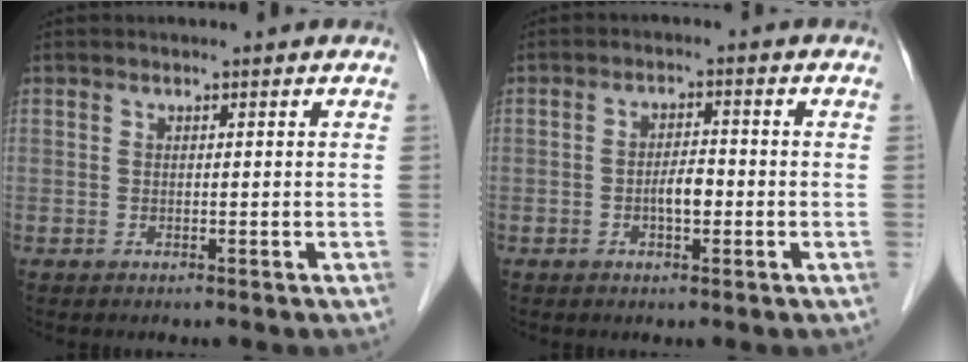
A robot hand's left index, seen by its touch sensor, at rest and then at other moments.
{"total": 3.1, "force": [-0.9, 1.1, 2.7], "torque": [-0.048, 0.004, -0.015]}